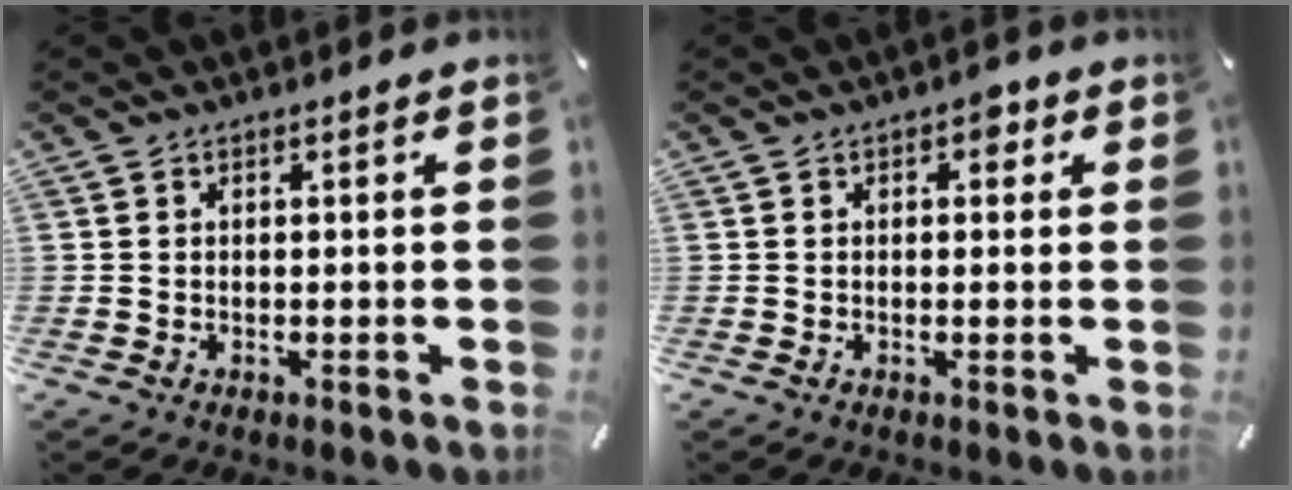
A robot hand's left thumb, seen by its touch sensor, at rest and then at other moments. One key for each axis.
{"total": 2.5, "fx": 0.8, "fy": 1.7, "fz": 1.7, "tx": -0.014, "ty": -0.001, "tz": 0.006}